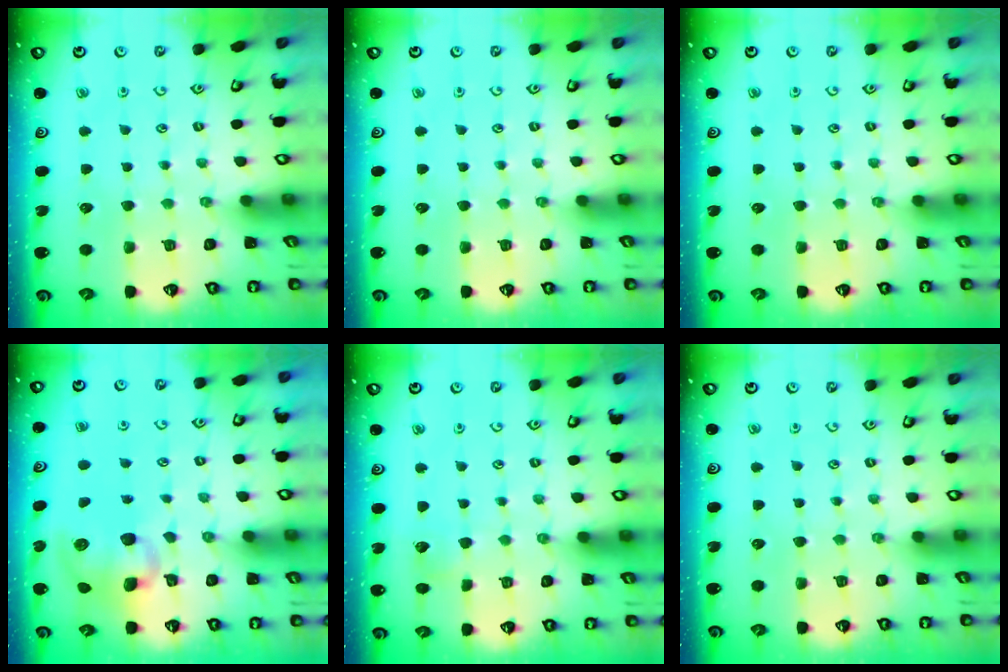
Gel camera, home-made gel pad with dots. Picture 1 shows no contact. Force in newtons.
{"total": 0.0}
{"total": 0.0}
{"total": 10.9, "press": 10.8, "slide": 1.4}
{"total": 3.3, "press": 3.3, "slide": 0.5}
{"total": 0.0}